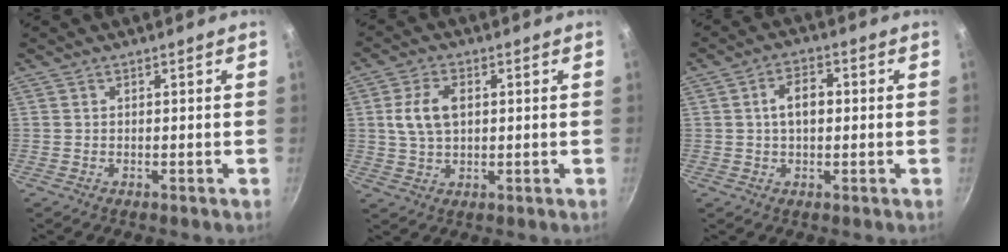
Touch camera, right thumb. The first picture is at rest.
{"total": 7.3, "force": [1.2, 4.4, 5.7], "torque": [-0.111, 0.005, 0.025]}
{"total": 5.8, "force": [0.5, 3.4, 4.7], "torque": [-0.076, 0.015, 0.004]}